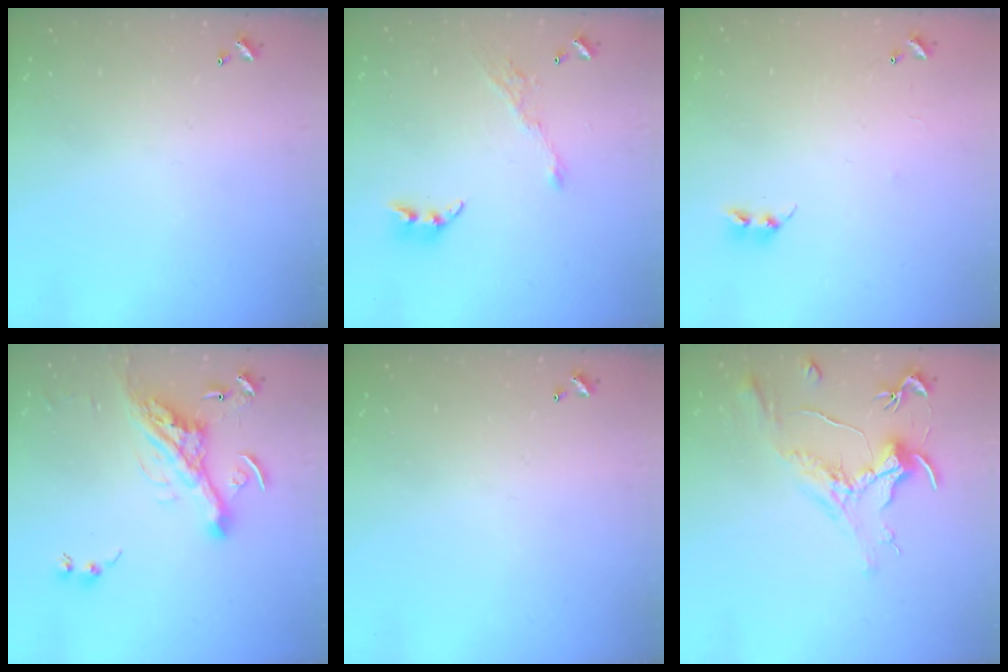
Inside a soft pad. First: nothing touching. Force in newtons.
{"total": 6.9, "press": 6.9, "slide": 0.7}
{"total": 6.7, "press": 6.6, "slide": 0.7}
{"total": 12.6, "press": 12.4, "slide": 2.4}
{"total": 0.0}
{"total": 1.6, "press": 1.4, "slide": 0.6}